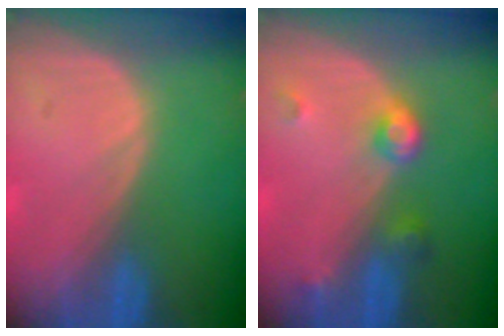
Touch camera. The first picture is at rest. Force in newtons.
{"total": 3.9, "press": 3.6, "slide": 1.5}